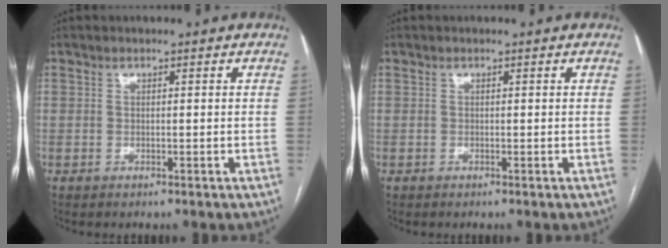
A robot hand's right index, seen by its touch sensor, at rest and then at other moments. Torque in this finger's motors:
{"motor_torque": [0.03, 0.03, 0.00, 0.00]}